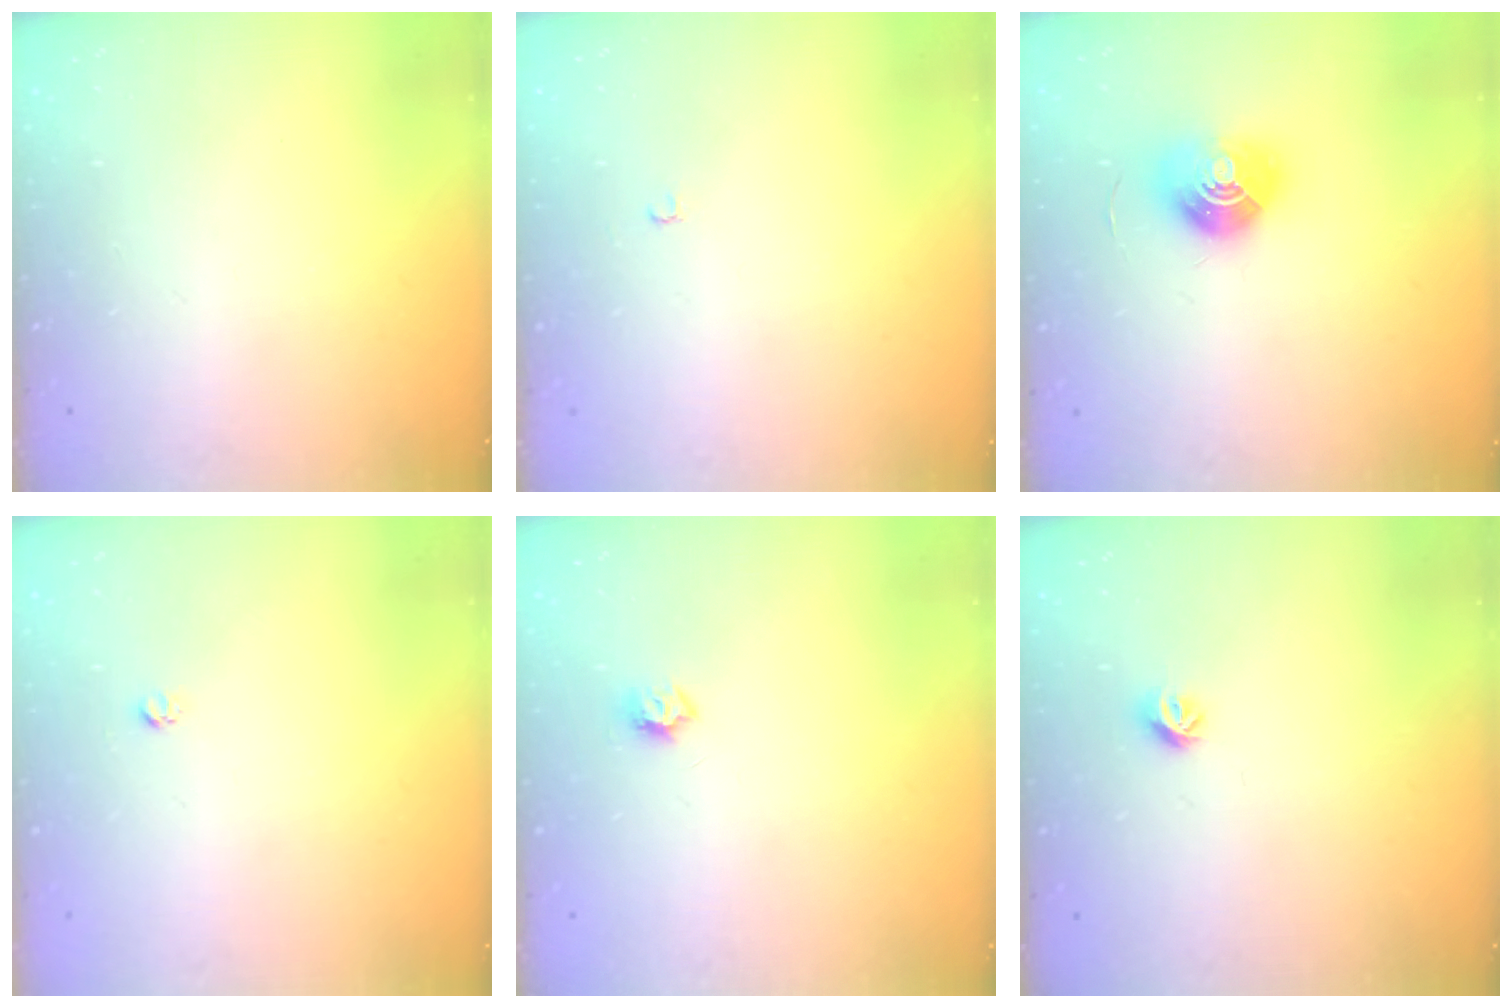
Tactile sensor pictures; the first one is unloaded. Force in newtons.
{"total": 2.1, "press": 2.1, "slide": 0.2}
{"total": 10.0, "press": 10.0, "slide": 0.4}
{"total": 2.7, "press": 2.7, "slide": 0.3}
{"total": 4.6, "press": 4.6, "slide": 0.5}
{"total": 6.0, "press": 6.0, "slide": 0.7}